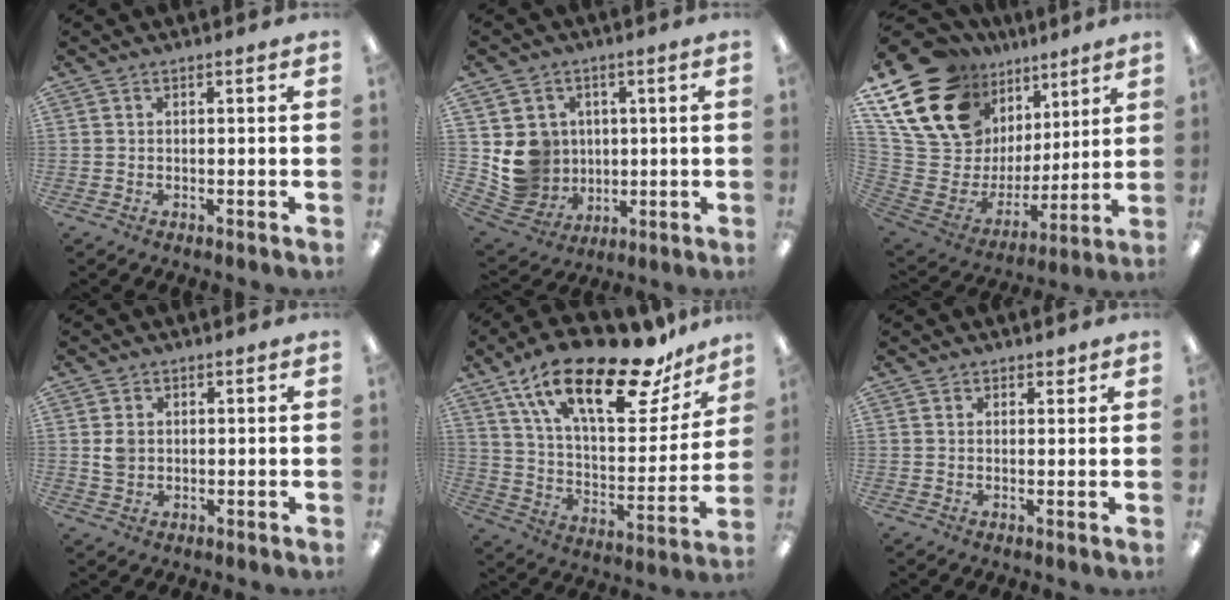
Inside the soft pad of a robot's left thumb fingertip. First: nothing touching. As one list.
[{"total": 9.8, "force": [1.3, 9.6, 1.7], "torque": [-0.040, -0.011, 0.043]}, {"total": 22.6, "force": [14.0, 14.7, 9.9], "torque": [-0.221, -0.100, 0.273]}, {"total": 3.3, "force": [0.7, 2.9, 1.5], "torque": [-0.023, 0.003, 0.012]}, {"total": 25.9, "force": [17.1, 9.6, 16.9], "torque": [-0.267, -0.090, 0.283]}, {"total": 1.6, "force": [1.3, 0.9, 0.3], "torque": [0.002, -0.002, 0.022]}]